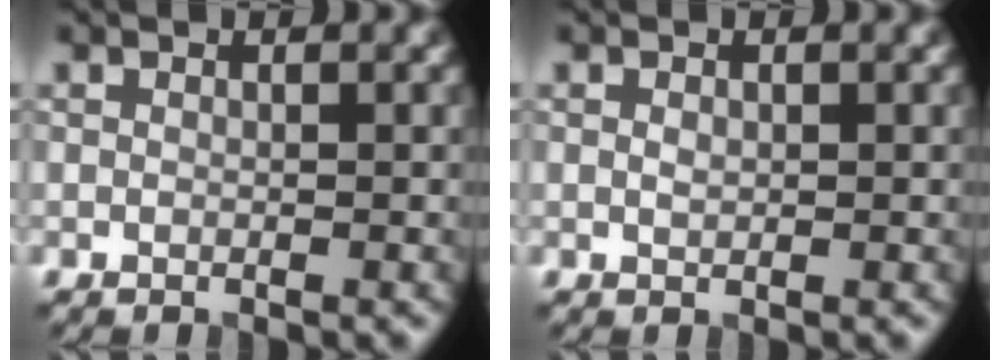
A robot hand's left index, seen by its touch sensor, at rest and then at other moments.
{"total": 0.8, "force": [0.1, 0.5, 0.5], "torque": [-0.010, -0.001, 0.003]}